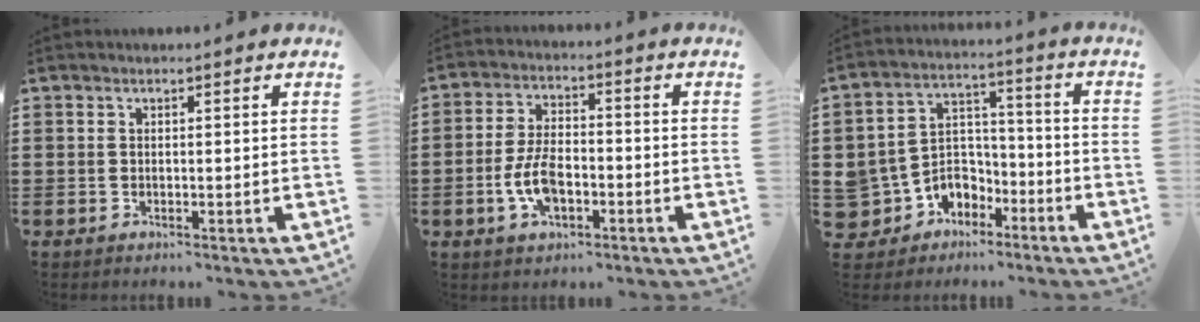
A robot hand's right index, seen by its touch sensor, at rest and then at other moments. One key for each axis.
{"total": 7.0, "fx": -2.2, "fy": 3.6, "fz": 5.6, "tx": -0.130, "ty": 0.002, "tz": -0.046}
{"total": 6.3, "fx": -3.1, "fy": 5.4, "fz": 0.5, "tx": -0.047, "ty": 0.004, "tz": -0.059}